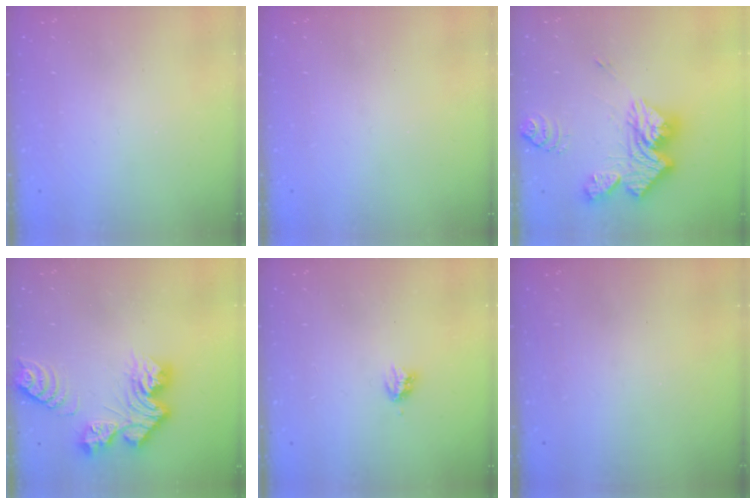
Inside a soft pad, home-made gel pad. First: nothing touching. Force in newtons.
{"total": 0.0}
{"total": 19.3, "press": 19.1, "slide": 2.0}
{"total": 13.6, "press": 13.6, "slide": 1.3}
{"total": 2.9, "press": 2.9, "slide": 0.5}
{"total": 0.0}